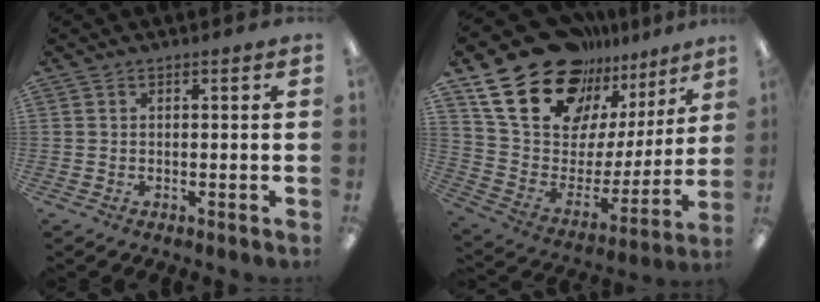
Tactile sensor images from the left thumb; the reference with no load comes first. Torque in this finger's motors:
{"motor_torque": [0.75, 0.88, 1.27, -1.50, 0.14]}